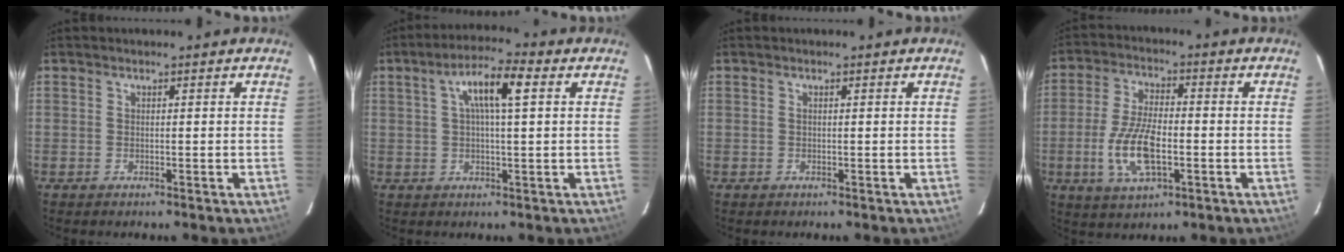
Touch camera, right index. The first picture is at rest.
{"total": 7.8, "force": [2.2, 1.5, 7.3], "torque": [-0.132, 0.017, 0.038]}
{"total": 0.0}
{"total": 11.0, "force": [-2.9, 4.6, 9.6], "torque": [-0.201, -0.005, -0.052]}